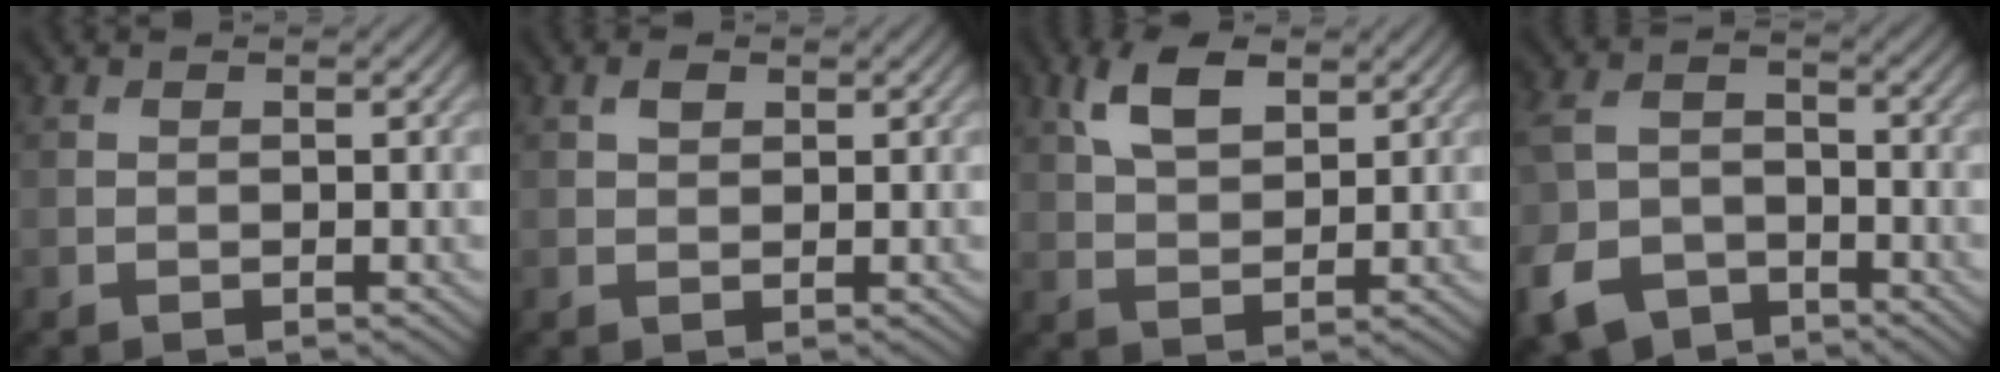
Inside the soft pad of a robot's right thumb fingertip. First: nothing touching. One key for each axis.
{"total": 1.3, "fx": 0.7, "fy": 0.8, "fz": 0.7, "tx": -0.014, "ty": 0.002, "tz": 0.012}
{"total": 5.9, "fx": 3.1, "fy": 2.9, "fz": 4.1, "tx": -0.090, "ty": 0.004, "tz": 0.060}
{"total": 9.0, "fx": -5.6, "fy": 5.8, "fz": 4.1, "tx": -0.116, "ty": -0.026, "tz": -0.118}